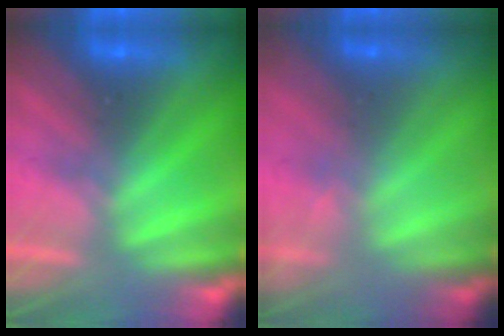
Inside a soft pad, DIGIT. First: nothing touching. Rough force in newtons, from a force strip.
{"total": 1.6}